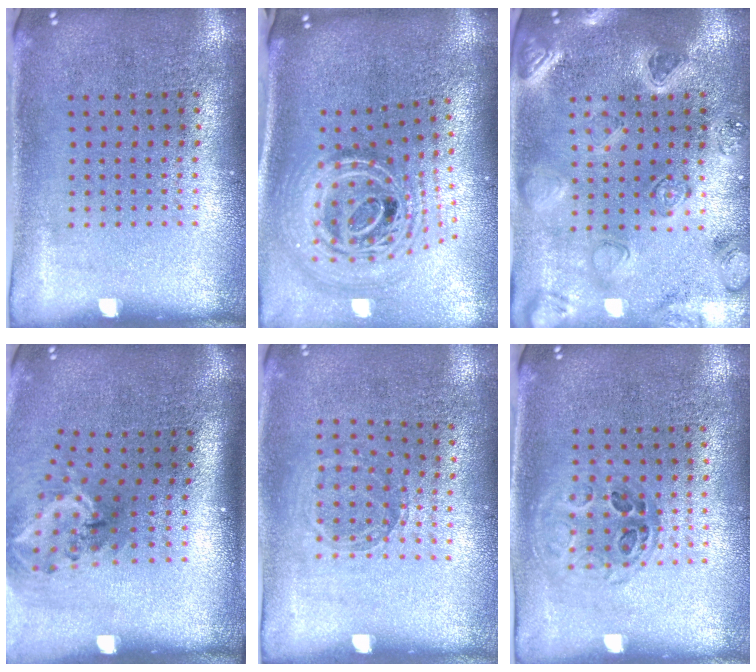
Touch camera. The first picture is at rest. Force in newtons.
{"total": 3.0, "press": 2.0, "slide": 2.2}
{"total": 2.2, "press": 2.2, "slide": 0.2}
{"total": 2.0, "press": 1.4, "slide": 1.5}
{"total": 0.8, "press": 0.8, "slide": 0.1}
{"total": 0.9, "press": 0.9, "slide": 0.2}